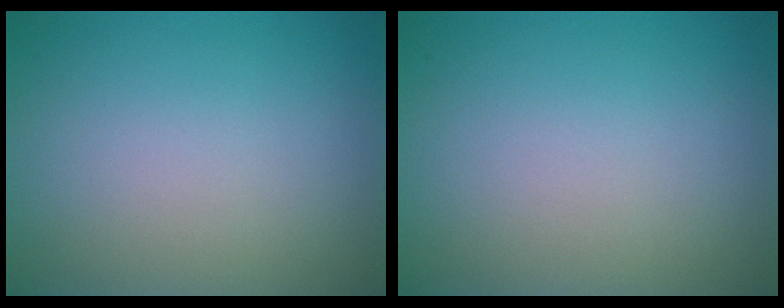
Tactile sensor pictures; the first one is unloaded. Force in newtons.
{"total": 0.0}